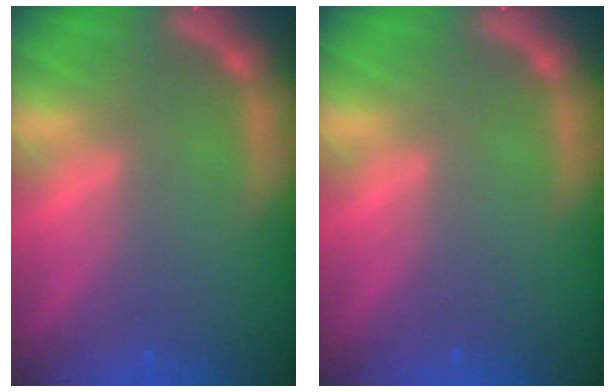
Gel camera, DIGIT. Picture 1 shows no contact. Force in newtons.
{"total": 0.0}